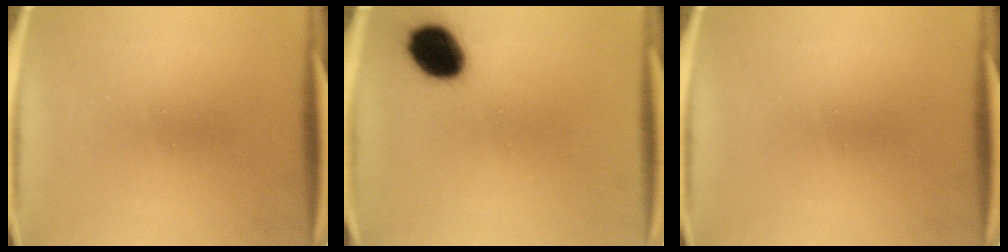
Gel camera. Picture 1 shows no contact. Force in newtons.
{"total": 11.0}
{"total": 0.0}